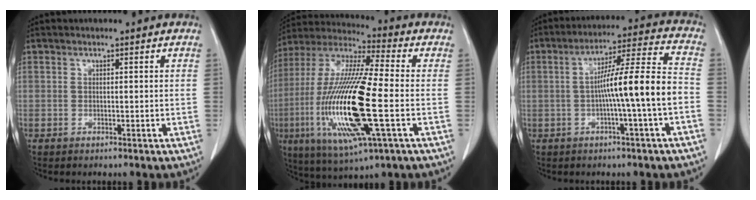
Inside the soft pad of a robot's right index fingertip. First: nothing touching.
{"total": 21.9, "force": [-4.2, 2.6, 21.3], "torque": [-0.460, -0.022, -0.075]}
{"total": 11.7, "force": [-2.3, -0.6, 11.4], "torque": [-0.188, 0.022, -0.039]}